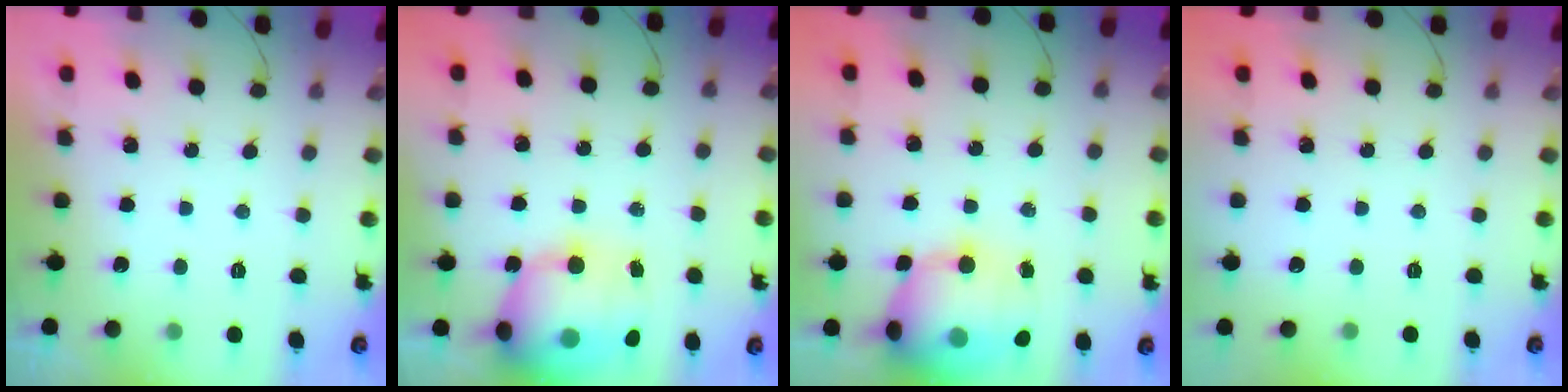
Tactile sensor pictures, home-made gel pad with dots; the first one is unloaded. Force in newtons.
{"total": 20.7, "press": 20.1, "slide": 5.1}
{"total": 20.2, "press": 18.3, "slide": 8.7}
{"total": 0.0}